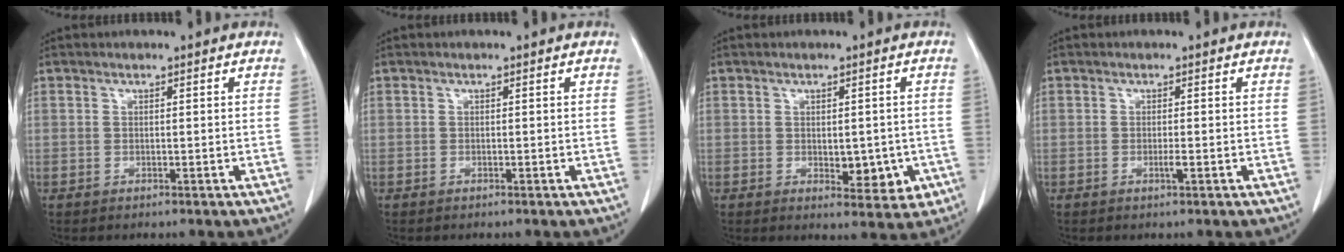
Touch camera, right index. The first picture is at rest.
{"total": 0.0}
{"total": 7.0, "force": [-1.6, 3.8, 5.7], "torque": [-0.068, 0.004, -0.010]}
{"total": 1.5, "force": [-0.5, 0.4, 1.4], "torque": [-0.029, -0.001, -0.007]}